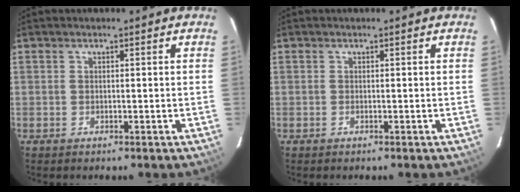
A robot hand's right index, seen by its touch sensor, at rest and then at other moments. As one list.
[{"total": 0.0}]